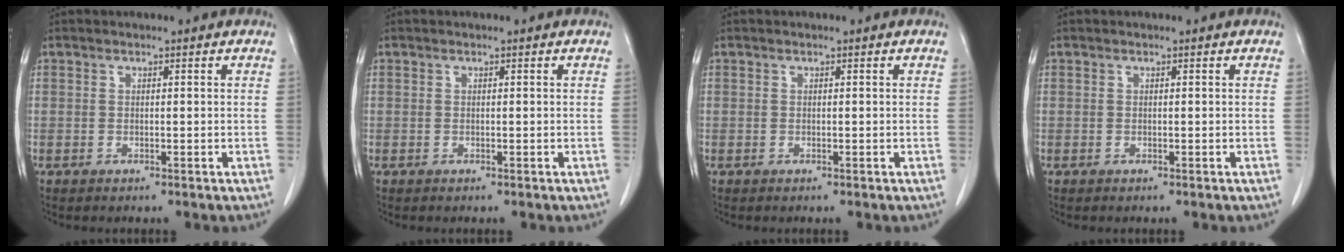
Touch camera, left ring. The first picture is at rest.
{"total": 0.0}
{"total": 0.0}
{"total": 0.0}